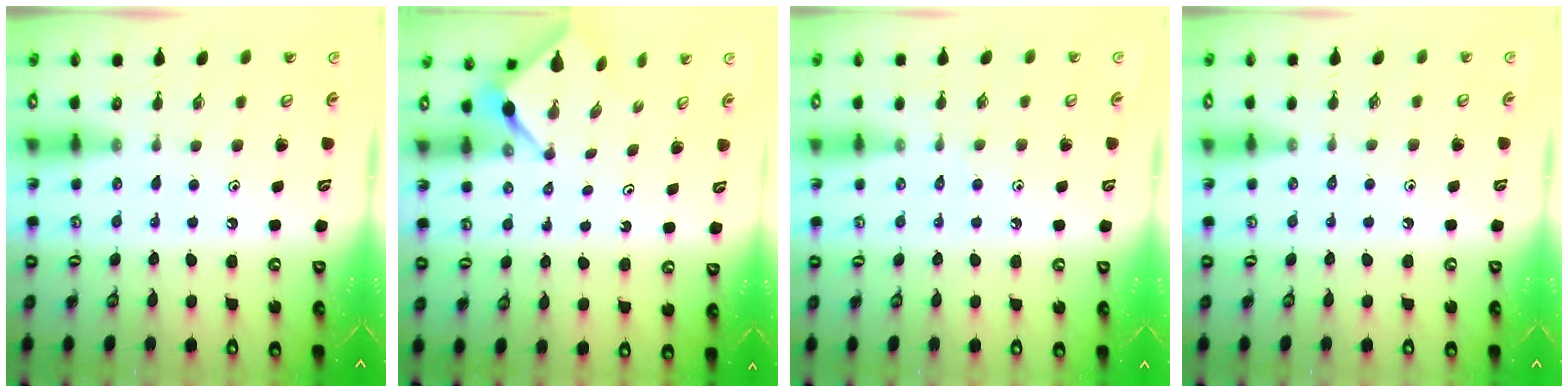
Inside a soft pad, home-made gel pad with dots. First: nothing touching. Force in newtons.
{"total": 2.7, "press": 2.7, "slide": 0.0}
{"total": 2.4, "press": 2.4, "slide": 0.5}
{"total": 1.9, "press": 1.9, "slide": 0.3}